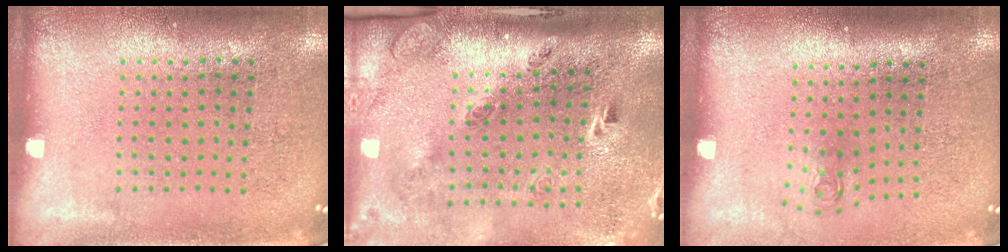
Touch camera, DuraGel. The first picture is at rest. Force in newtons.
{"total": 3.0, "press": 1.9, "slide": 2.2}
{"total": 0.7, "press": 0.3, "slide": 0.7}